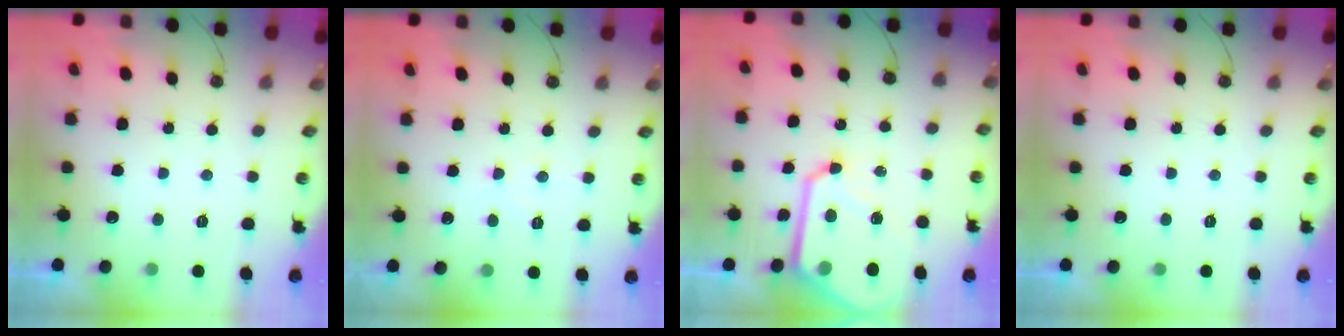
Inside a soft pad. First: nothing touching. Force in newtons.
{"total": 4.0, "press": 3.9, "slide": 0.4}
{"total": 13.9, "press": 13.9, "slide": 1.4}
{"total": 0.0}